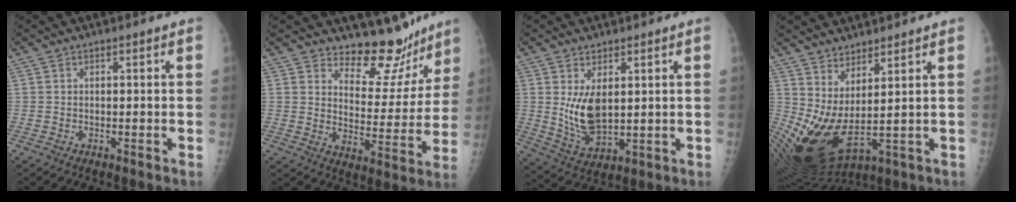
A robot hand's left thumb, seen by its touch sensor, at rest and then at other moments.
{"total": 12.2, "force": [11.0, 4.9, 2.0], "torque": [0.021, -0.105, 0.150]}
{"total": 8.2, "force": [1.8, 4.3, 6.7], "torque": [-0.117, -0.023, 0.050]}
{"total": 10.9, "force": [3.2, 3.3, 9.9], "torque": [-0.204, -0.036, 0.082]}